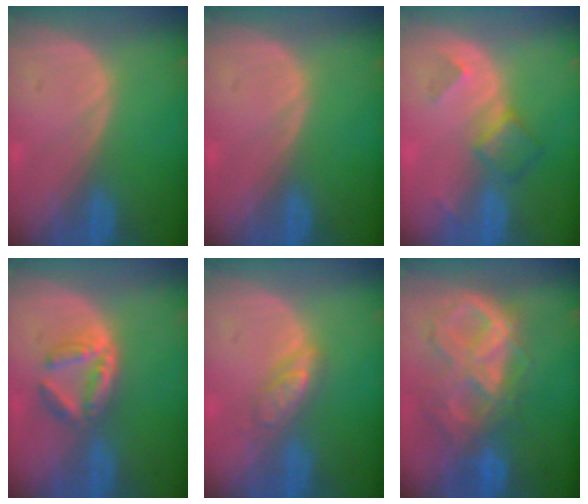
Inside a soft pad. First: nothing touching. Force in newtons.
{"total": 0.0}
{"total": 4.9, "press": 4.3, "slide": 2.3}
{"total": 5.1, "press": 5.0, "slide": 1.1}
{"total": 3.8, "press": 3.7, "slide": 0.3}
{"total": 10.5, "press": 8.8, "slide": 5.7}